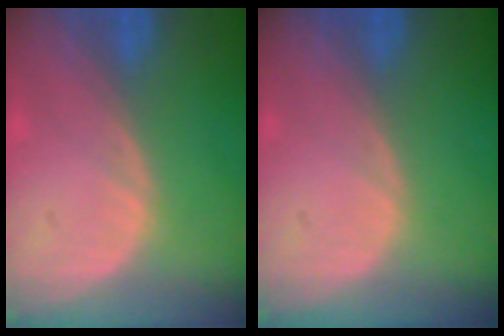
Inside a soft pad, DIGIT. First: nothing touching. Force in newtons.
{"total": 0.0}